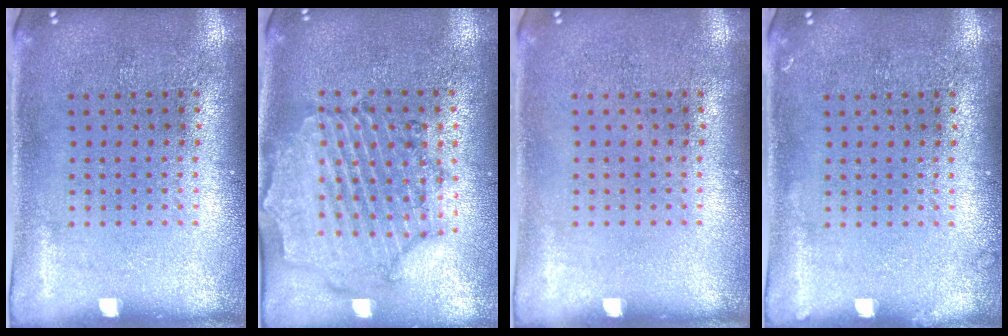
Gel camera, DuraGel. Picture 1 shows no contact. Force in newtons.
{"total": 1.2, "press": 1.1, "slide": 0.3}
{"total": 0.0}
{"total": 0.6, "press": 0.5, "slide": 0.1}